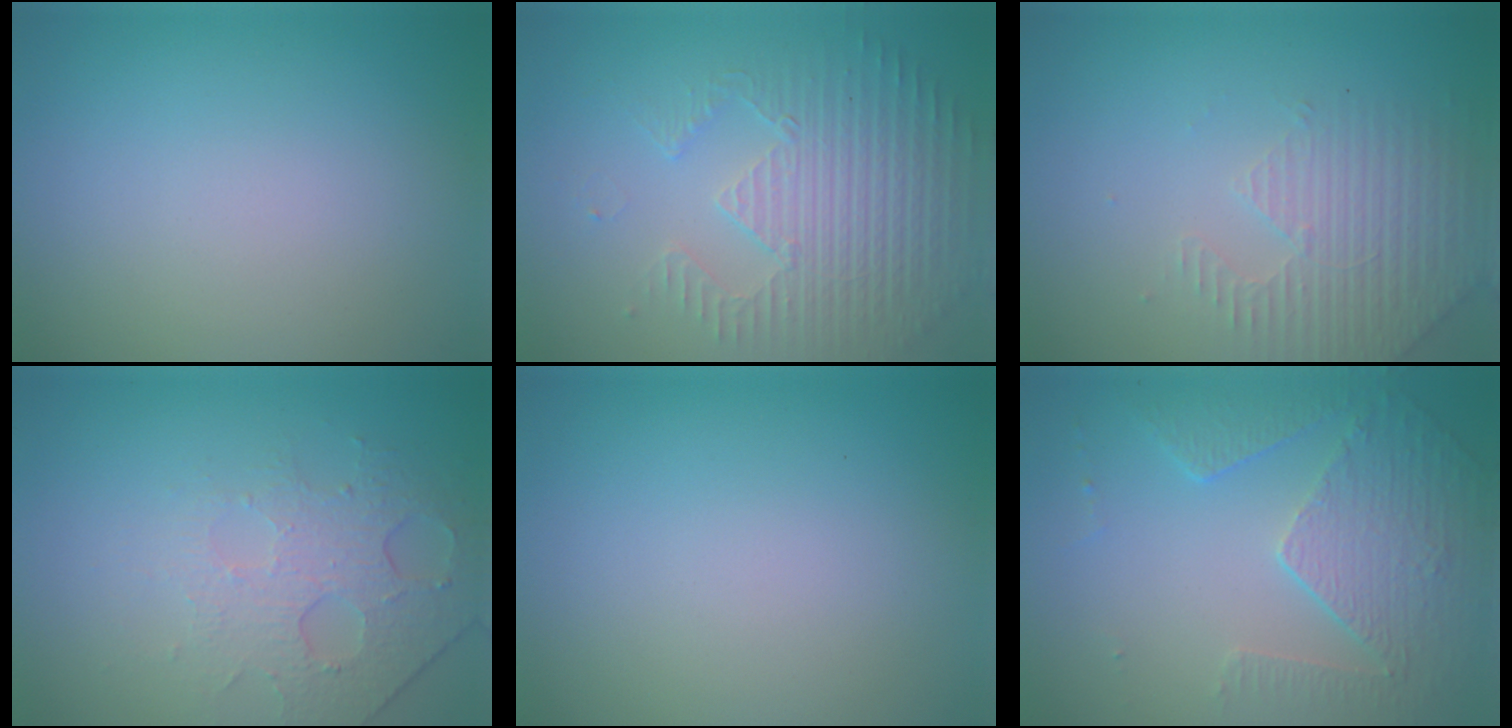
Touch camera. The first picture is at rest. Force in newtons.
{"total": 3.8, "press": 3.6, "slide": 1.1}
{"total": 3.5, "press": 3.4, "slide": 0.9}
{"total": 4.5, "press": 2.9, "slide": 3.5}
{"total": 0.0}
{"total": 5.3, "press": 3.8, "slide": 3.7}